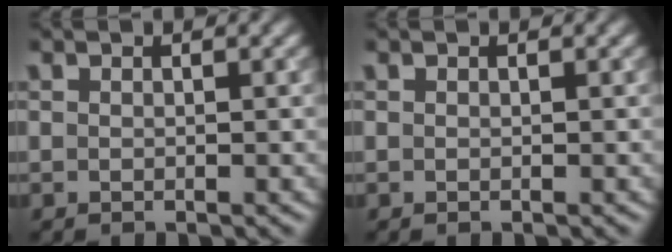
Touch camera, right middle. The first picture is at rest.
{"total": 0.0}